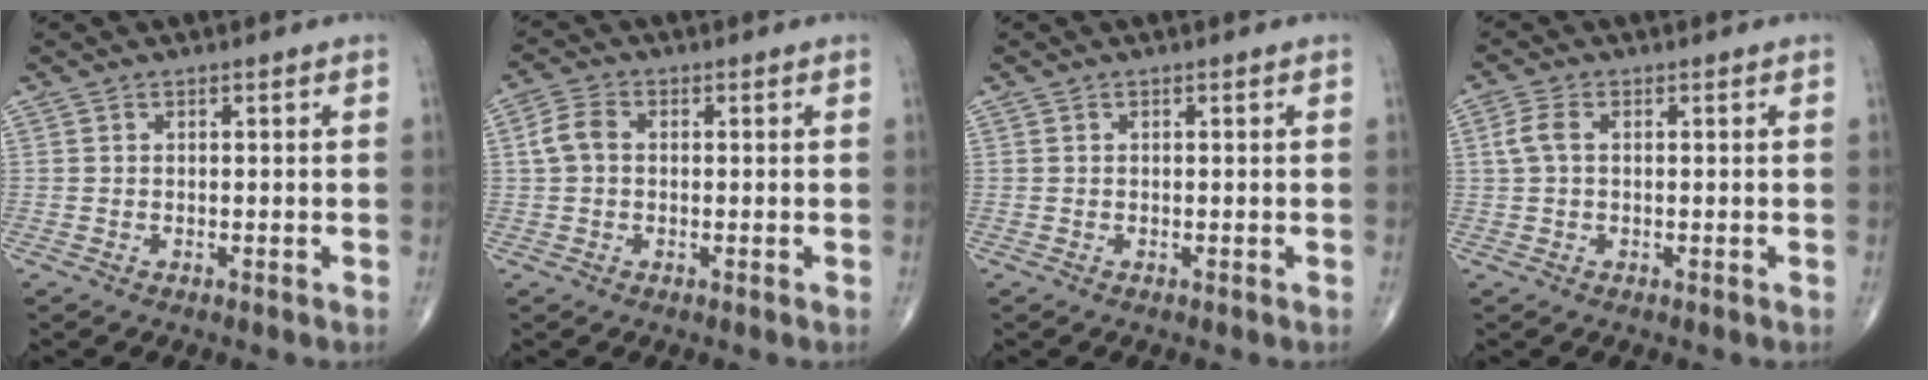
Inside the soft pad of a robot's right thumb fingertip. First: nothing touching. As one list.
[{"total": 4.2, "force": [0.3, 3.0, 2.9], "torque": [-0.060, 0.013, 0.001]}, {"total": 0.0}, {"total": 2.5, "force": [0.5, 1.2, 2.1], "torque": [-0.059, 0.010, 0.012]}]